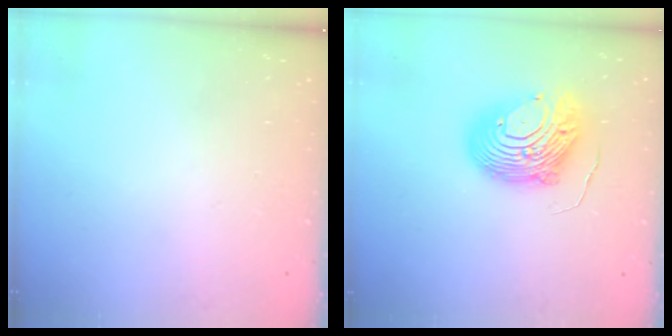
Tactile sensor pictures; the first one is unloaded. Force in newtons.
{"total": 13.5, "press": 13.4, "slide": 1.4}